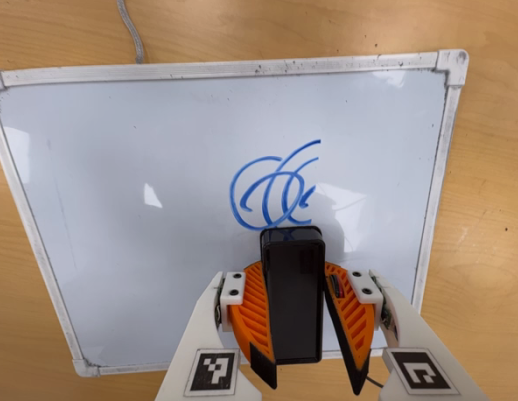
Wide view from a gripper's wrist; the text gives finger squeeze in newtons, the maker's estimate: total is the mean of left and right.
{"total": 9.2, "left": 9.5, "right": 8.9}